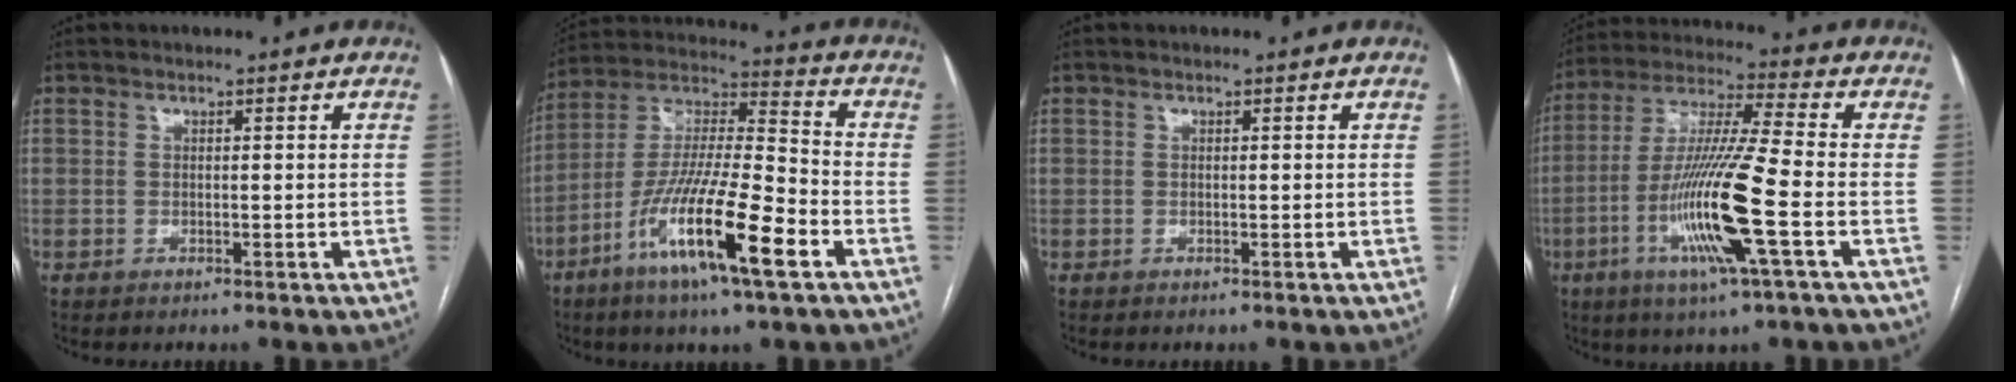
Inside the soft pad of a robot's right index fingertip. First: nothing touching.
{"total": 17.9, "force": [-8.2, 1.6, 15.8], "torque": [-0.309, -0.024, -0.151]}
{"total": 0.0}
{"total": 15.7, "force": [-4.8, -0.3, 15.0], "torque": [-0.302, -0.013, -0.095]}